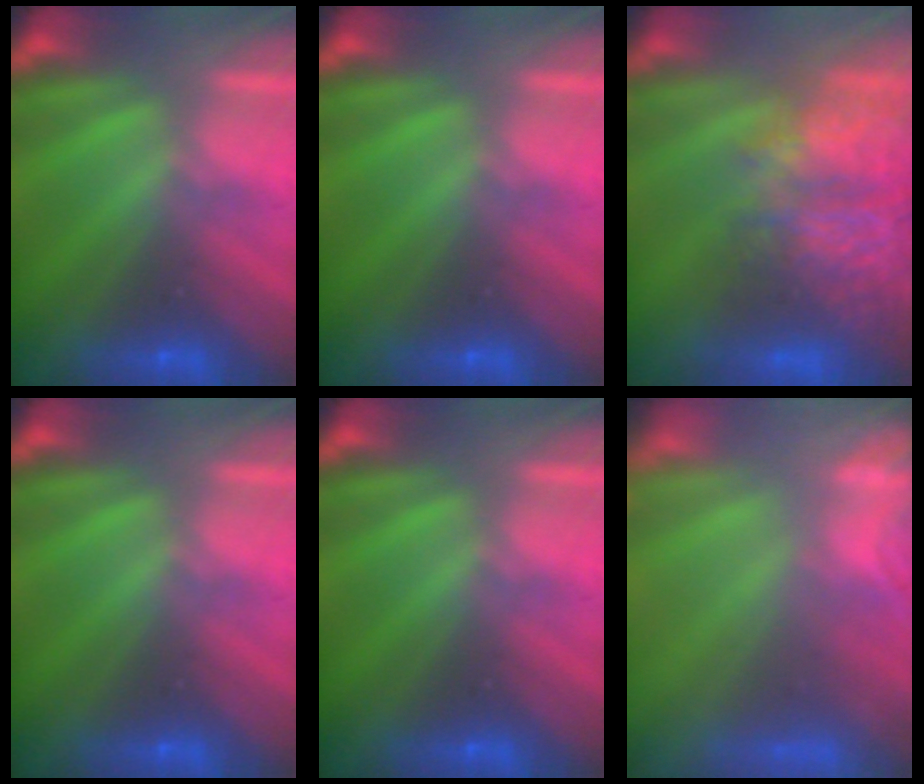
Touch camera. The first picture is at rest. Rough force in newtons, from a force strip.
{"total": 0.0}
{"total": 8.6}
{"total": 0.0}
{"total": 0.0}
{"total": 5.6}